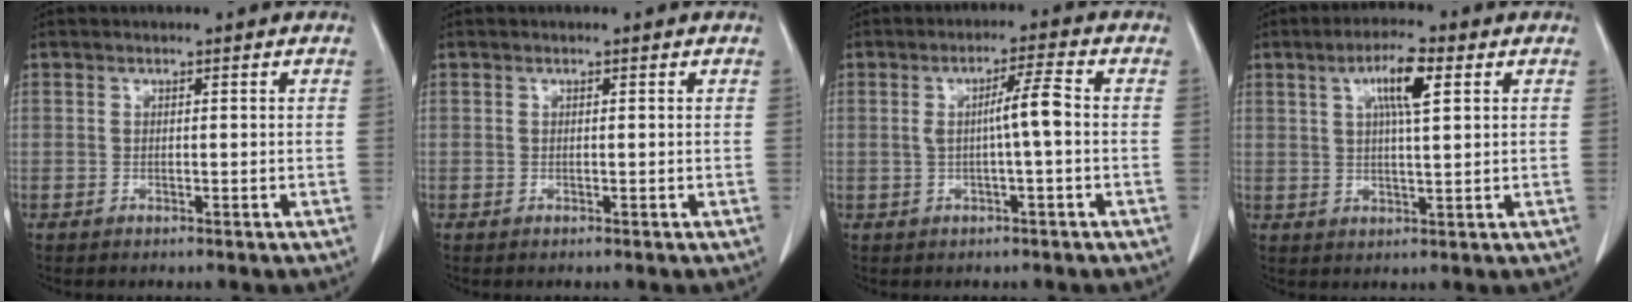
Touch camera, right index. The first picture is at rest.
{"total": 0.0}
{"total": 5.0, "force": [-0.2, 0.2, 5.0], "torque": [-0.089, 0.014, -0.001]}
{"total": 7.1, "force": [2.7, 1.5, 6.4], "torque": [-0.118, 0.009, 0.048]}